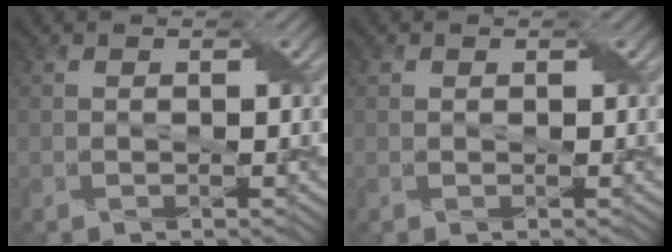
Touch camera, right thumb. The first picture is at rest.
{"total": 0.7, "force": [0.3, -0.1, -0.6], "torque": [0.003, 0.003, -0.002]}